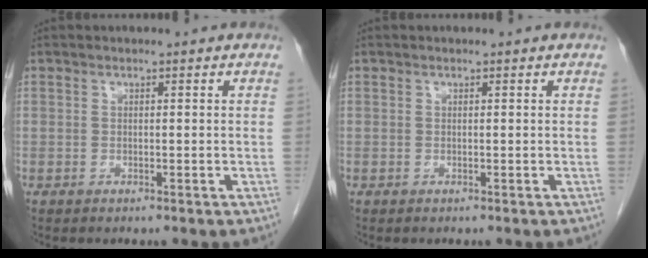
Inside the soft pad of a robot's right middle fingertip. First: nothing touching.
{"total": 0.0}